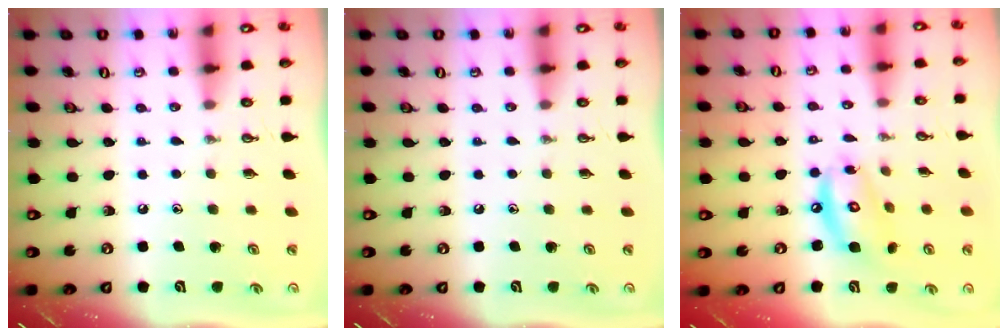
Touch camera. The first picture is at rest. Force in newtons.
{"total": 0.0}
{"total": 11.4, "press": 11.3, "slide": 1.1}